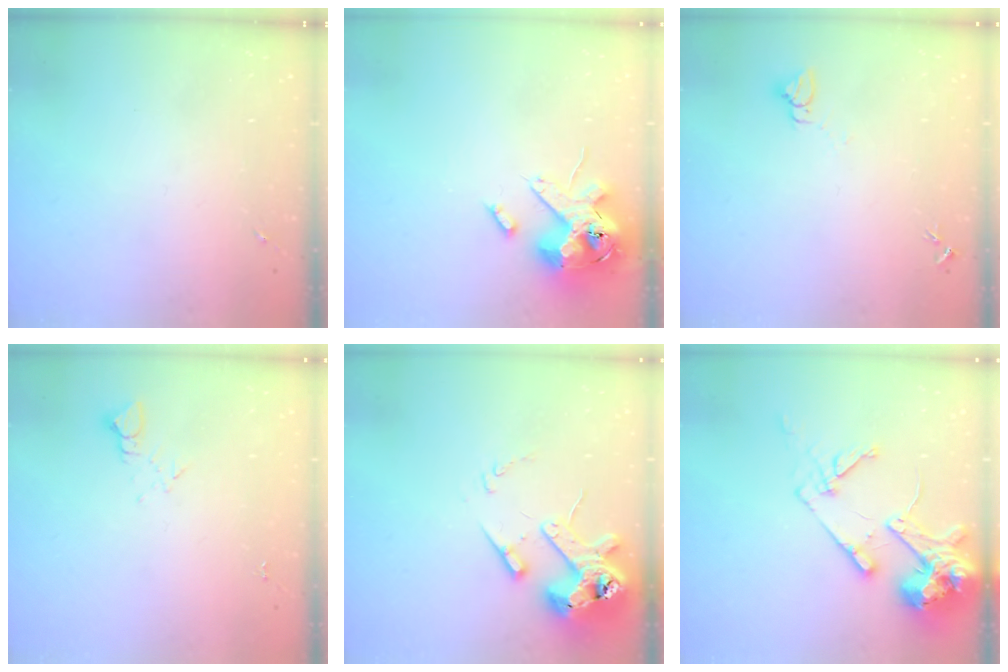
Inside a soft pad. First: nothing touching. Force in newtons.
{"total": 15.4, "press": 15.1, "slide": 2.9}
{"total": 3.2, "press": 3.2, "slide": 0.1}
{"total": 2.7, "press": 2.7, "slide": 0.2}
{"total": 14.6, "press": 14.5, "slide": 2.0}
{"total": 16.6, "press": 16.5, "slide": 2.3}